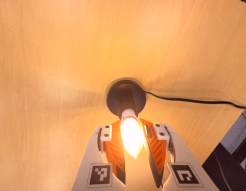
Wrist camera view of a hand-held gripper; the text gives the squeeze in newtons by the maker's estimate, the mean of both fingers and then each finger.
{"total": 13.1, "left": 11.6, "right": 14.7}